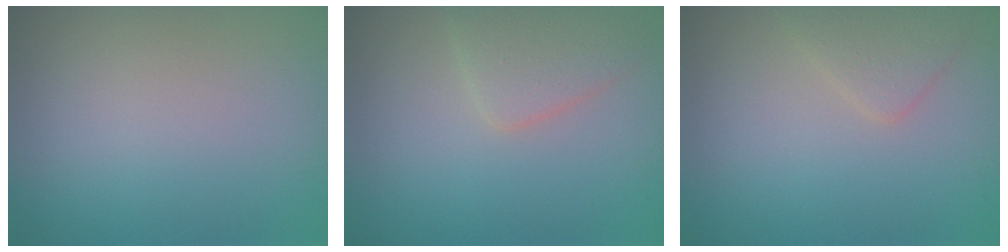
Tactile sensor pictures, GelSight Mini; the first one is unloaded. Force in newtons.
{"total": 2.8, "press": 2.8, "slide": 0.1}
{"total": 1.9, "press": 1.9, "slide": 0.0}